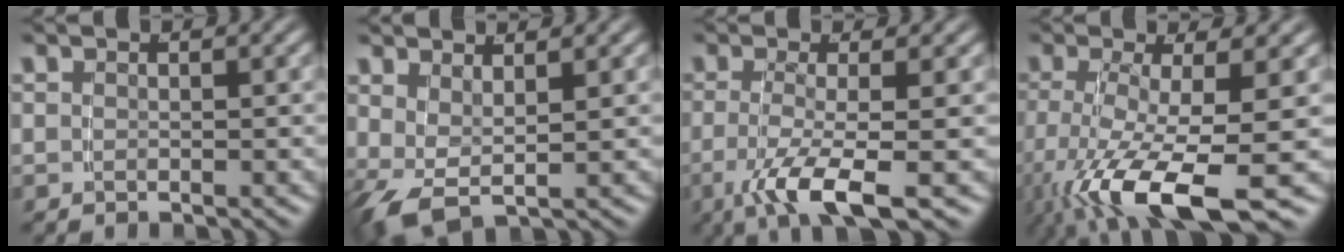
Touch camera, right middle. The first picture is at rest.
{"total": 4.7, "force": [-0.9, 3.5, 3.1], "torque": [-0.096, -0.030, 0.000]}
{"total": 5.3, "force": [-2.2, 0.8, 4.7], "torque": [-0.092, -0.026, -0.024]}
{"total": 8.6, "force": [-3.4, 2.8, 7.4], "torque": [-0.157, -0.040, -0.028]}